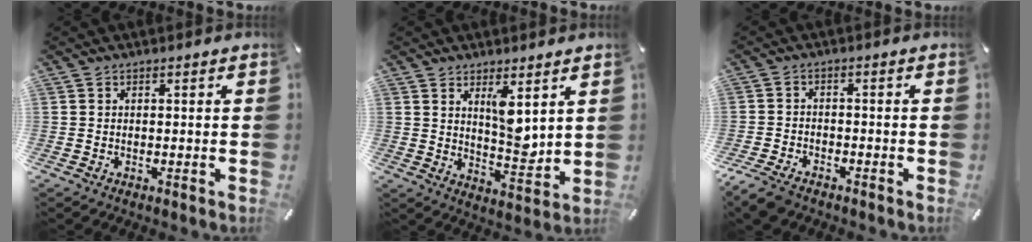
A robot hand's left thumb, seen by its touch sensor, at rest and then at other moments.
{"total": 8.2, "force": [4.6, 3.8, 5.7], "torque": [-0.076, -0.038, 0.077]}
{"total": 4.7, "force": [-3.7, 2.3, 1.9], "torque": [-0.055, 0.012, -0.076]}